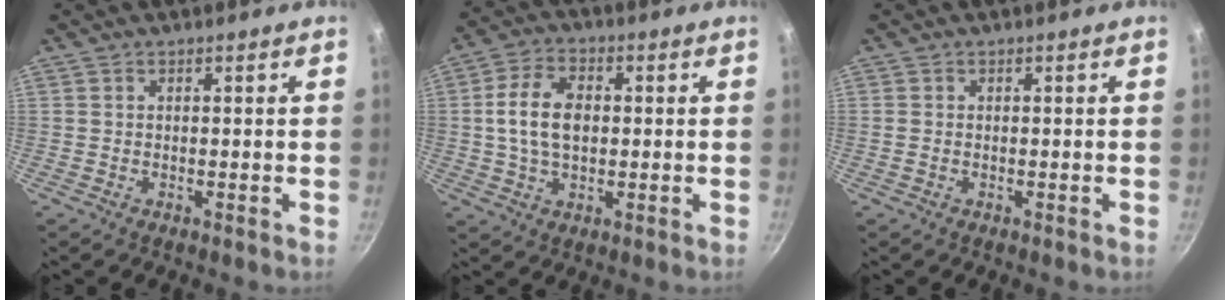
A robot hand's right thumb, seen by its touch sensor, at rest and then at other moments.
{"total": 9.8, "force": [0.6, 6.4, 7.4], "torque": [-0.128, 0.016, 0.006]}
{"total": 0.7, "force": [0.0, 0.6, 0.4], "torque": [-0.007, 0.001, -0.001]}